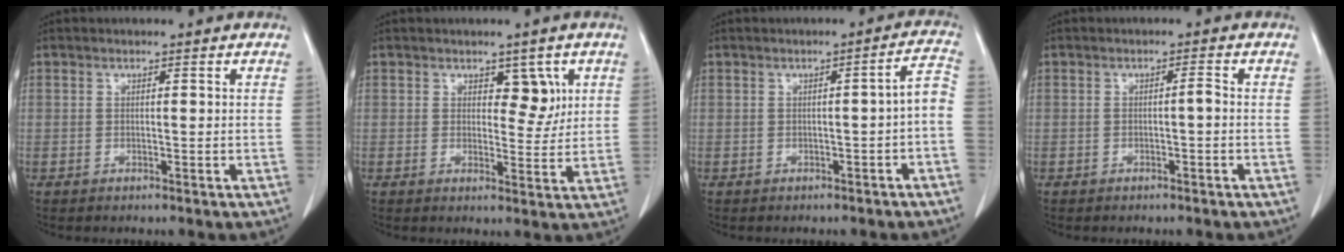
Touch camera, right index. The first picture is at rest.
{"total": 4.0, "force": [1.8, 2.2, 2.8], "torque": [-0.026, -0.001, 0.026]}
{"total": 3.9, "force": [-1.5, 0.4, 3.6], "torque": [-0.039, 0.015, -0.019]}
{"total": 1.1, "force": [-0.3, 0.0, 1.0], "torque": [-0.015, 0.002, -0.004]}